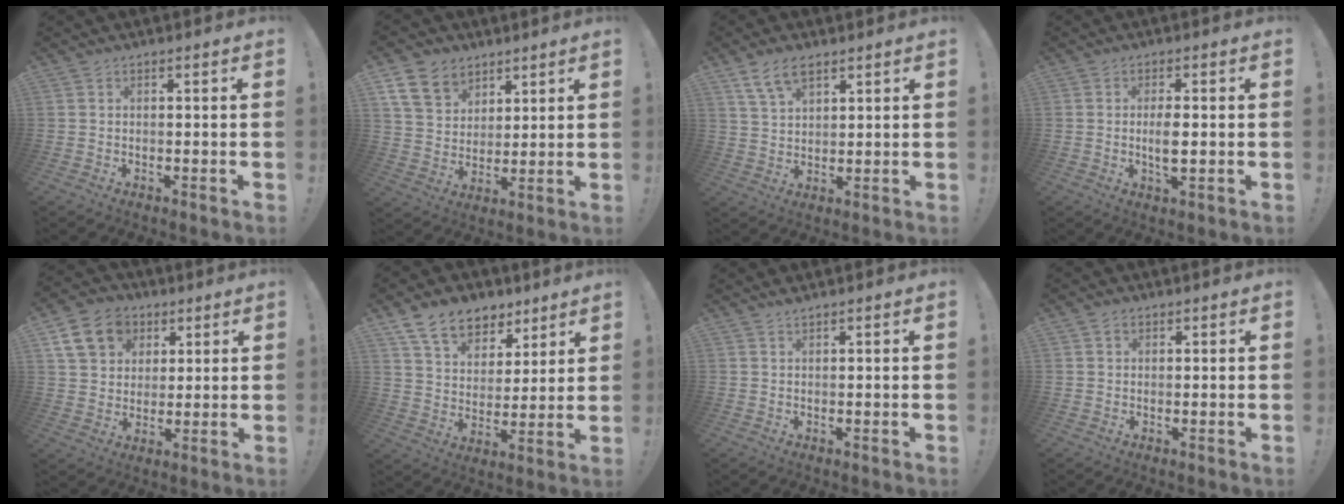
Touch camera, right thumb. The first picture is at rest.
{"total": 11.9, "force": [7.1, 8.4, 4.3], "torque": [-0.081, -0.037, 0.145]}
{"total": 8.0, "force": [4.9, 4.2, 4.6], "torque": [-0.081, -0.014, 0.095]}
{"total": 4.7, "force": [-0.3, 1.6, 4.4], "torque": [-0.074, -0.004, -0.009]}
{"total": 14.2, "force": [6.0, 11.3, 6.3], "torque": [-0.080, -0.022, 0.119]}
{"total": 13.3, "force": [8.9, 8.4, 5.1], "torque": [-0.086, -0.057, 0.170]}
{"total": 0.9, "force": [0.9, 0.0, 0.2], "torque": [0.001, -0.003, 0.016]}
{"total": 1.3, "force": [0.7, 1.0, 0.4], "torque": [-0.002, 0.000, 0.013]}